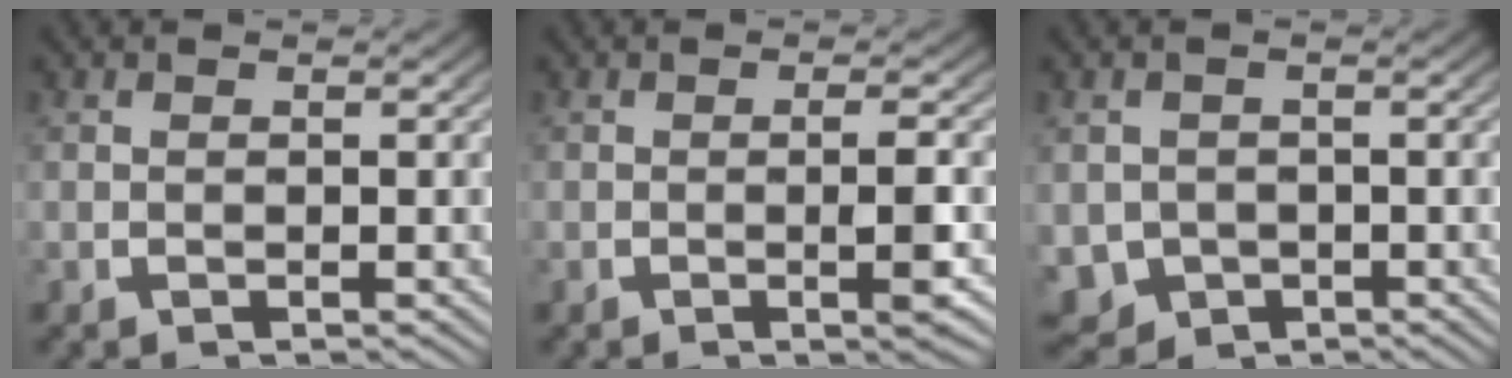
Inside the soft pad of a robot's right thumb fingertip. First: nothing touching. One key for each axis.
{"total": 3.0, "fx": -0.5, "fy": 0.5, "fz": 2.9, "tx": -0.043, "ty": 0.002, "tz": -0.009}
{"total": 6.4, "fx": -2.5, "fy": 5.3, "fz": 2.6, "tx": -0.063, "ty": -0.045, "tz": -0.025}